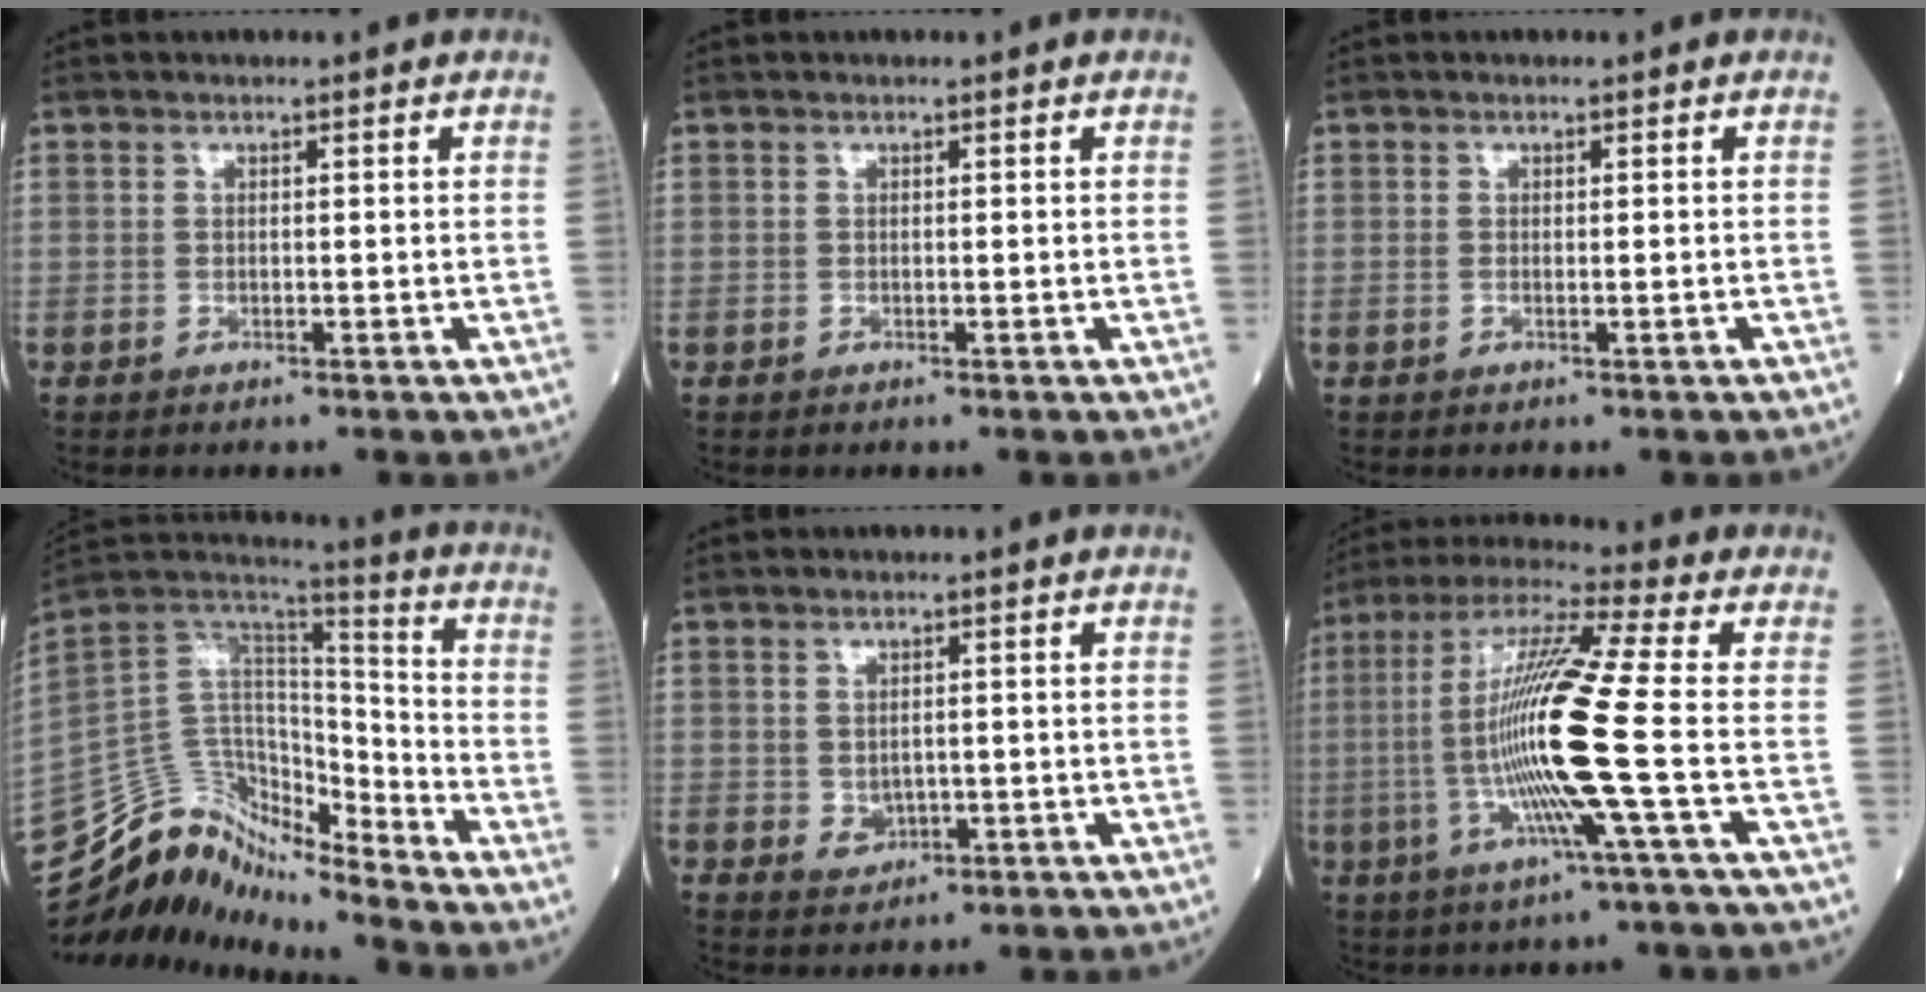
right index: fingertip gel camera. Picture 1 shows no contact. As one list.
[{"total": 0.0}, {"total": 0.5, "force": [-0.2, 0.1, 0.5], "torque": [-0.014, -0.002, 0.000]}, {"total": 12.1, "force": [-11.2, 4.3, 0.8], "torque": [-0.015, 0.113, -0.207]}, {"total": 2.2, "force": [-0.4, 1.8, 1.3], "torque": [-0.021, -0.001, 0.003]}, {"total": 16.3, "force": [-2.7, -1.4, 16.0], "torque": [-0.319, -0.006, -0.066]}]